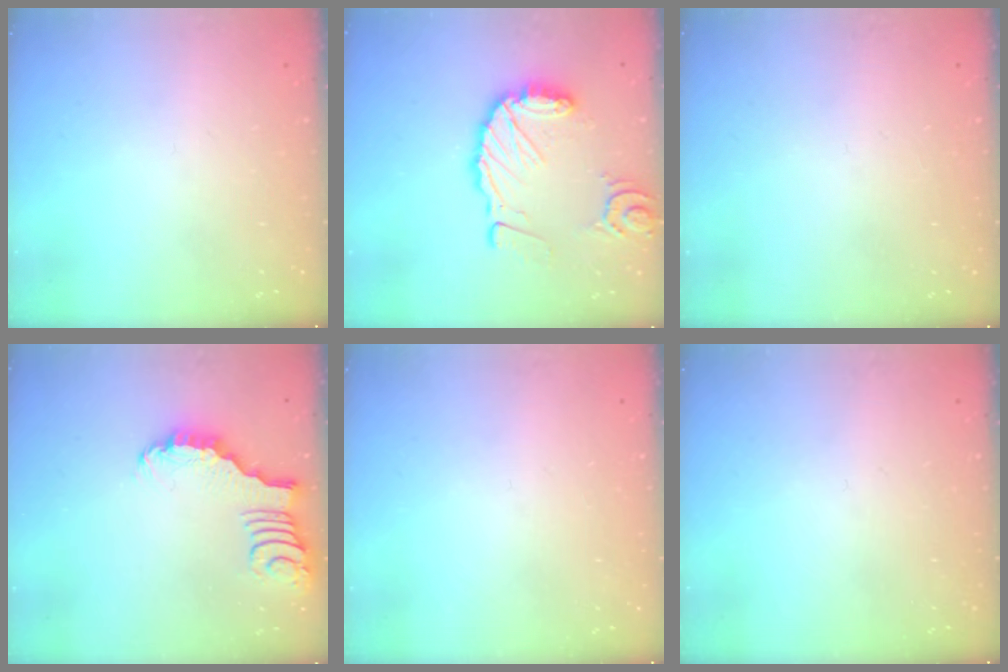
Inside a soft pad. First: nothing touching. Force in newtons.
{"total": 13.7, "press": 13.6, "slide": 1.3}
{"total": 0.0}
{"total": 2.2, "press": 2.2, "slide": 0.4}
{"total": 0.0}
{"total": 0.0}